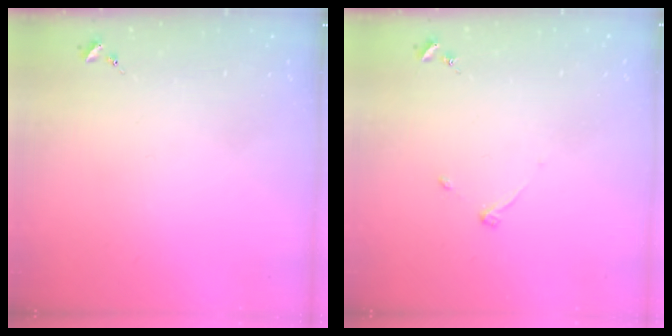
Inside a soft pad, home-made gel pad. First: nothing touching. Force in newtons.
{"total": 3.2, "press": 3.2, "slide": 0.5}